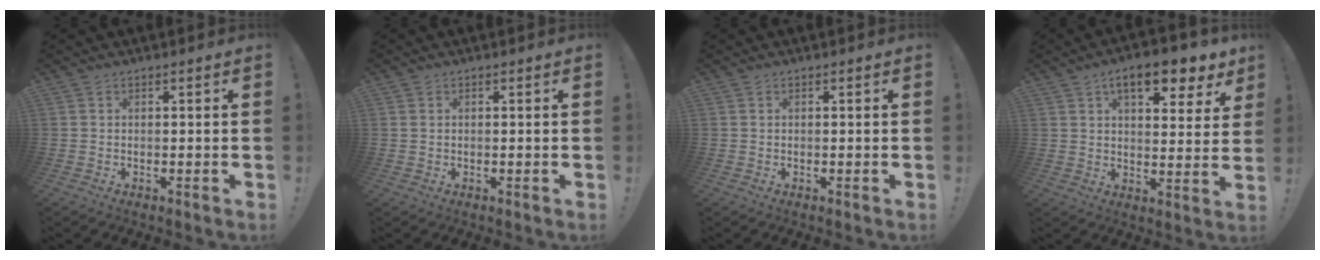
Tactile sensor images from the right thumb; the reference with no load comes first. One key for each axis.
{"total": 0.7, "fx": 0.4, "fy": 0.5, "fz": 0.3, "tx": -0.009, "ty": 0.003, "tz": 0.008}
{"total": 0.0}
{"total": 11.6, "fx": 6.9, "fy": 4.0, "fz": 8.4, "tx": -0.110, "ty": -0.037, "tz": 0.111}